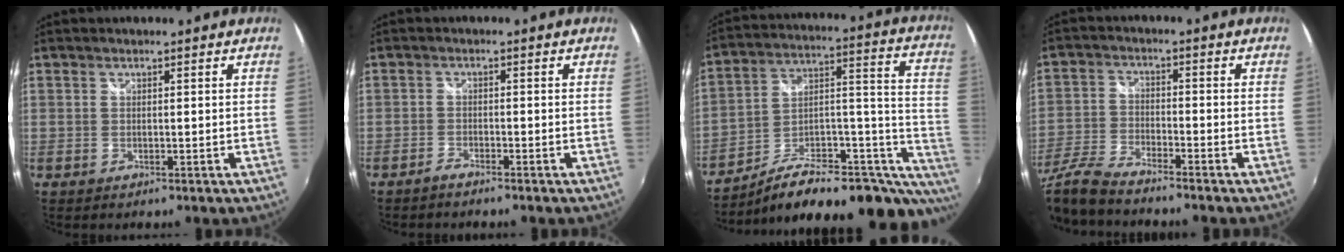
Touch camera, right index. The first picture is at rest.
{"total": 1.7, "force": [-1.7, 0.0, 0.4], "torque": [-0.020, -0.002, -0.035]}
{"total": 25.6, "force": [-15.6, 10.2, 17.5], "torque": [-0.216, 0.029, -0.232]}
{"total": 9.8, "force": [-8.5, 1.0, 4.8], "torque": [-0.117, -0.020, -0.172]}